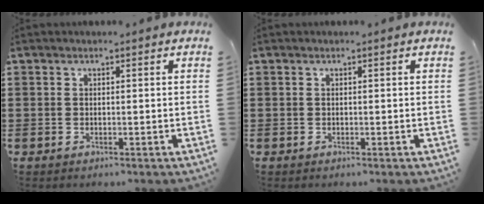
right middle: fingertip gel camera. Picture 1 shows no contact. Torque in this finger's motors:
{"motor_torque": [-0.21, -0.01, -0.02, -0.01]}